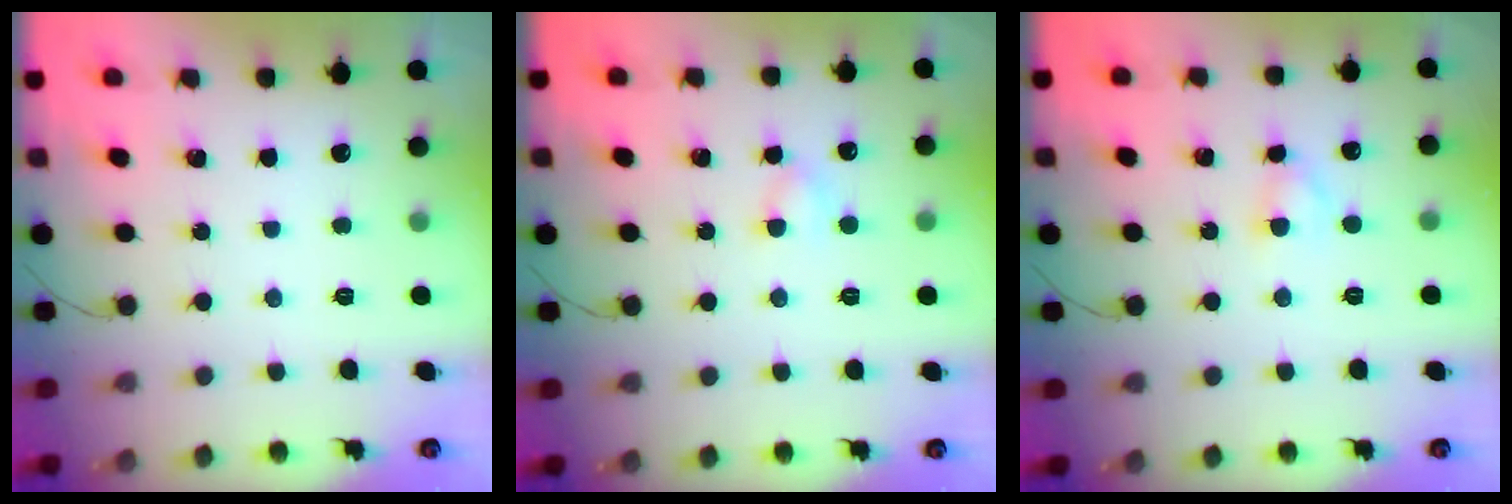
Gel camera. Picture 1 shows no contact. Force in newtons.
{"total": 3.1, "press": 2.9, "slide": 1.1}
{"total": 3.0, "press": 2.8, "slide": 1.2}